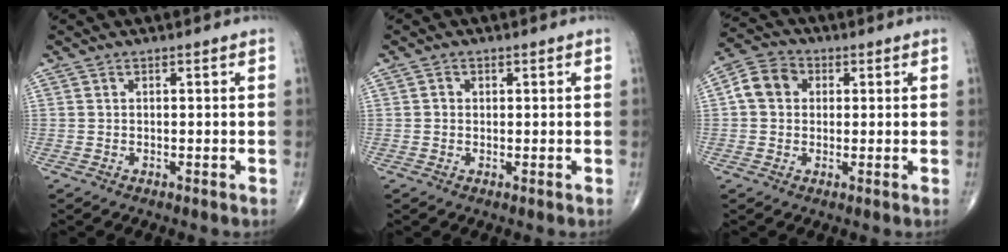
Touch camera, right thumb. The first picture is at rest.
{"total": 1.2, "force": [0.2, 1.1, 0.4], "torque": [-0.003, 0.001, 0.001]}
{"total": 6.8, "force": [1.0, 5.7, 3.6], "torque": [-0.055, 0.015, 0.009]}